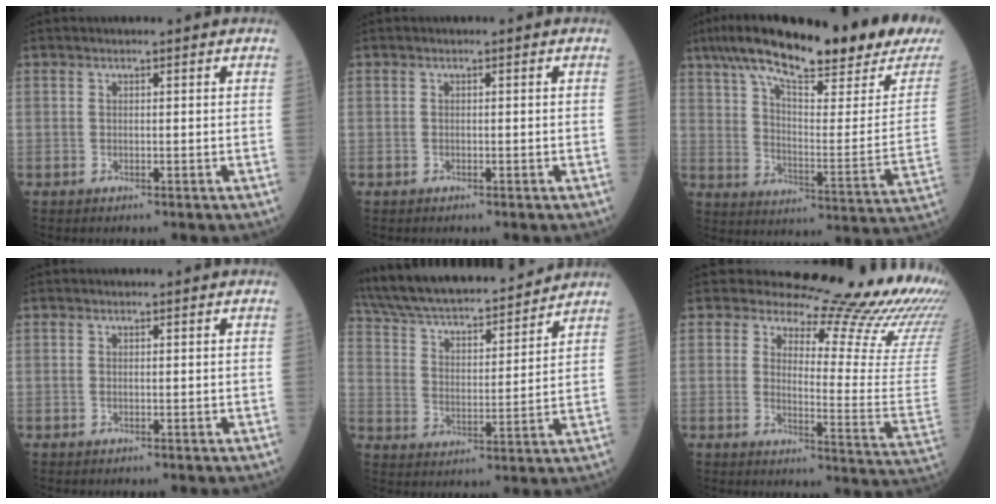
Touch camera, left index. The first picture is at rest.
{"total": 0.0}
{"total": 27.8, "force": [22.1, 4.0, 16.3], "torque": [-0.265, -0.017, 0.305]}
{"total": 0.0}
{"total": 22.6, "force": [20.4, 4.3, 8.8], "torque": [-0.167, 0.026, 0.320]}
{"total": 21.3, "force": [19.6, 2.1, 8.0], "torque": [-0.105, -0.144, 0.218]}